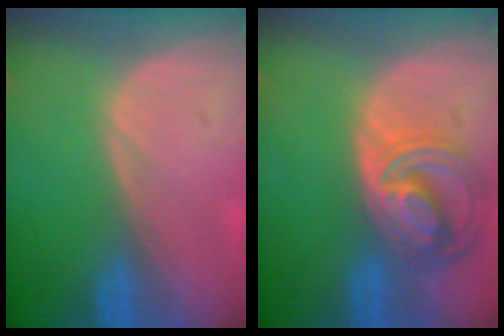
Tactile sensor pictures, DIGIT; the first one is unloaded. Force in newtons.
{"total": 8.6, "press": 7.4, "slide": 4.4}